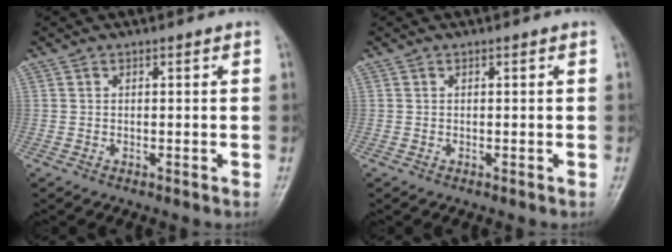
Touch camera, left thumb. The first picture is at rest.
{"total": 0.0}